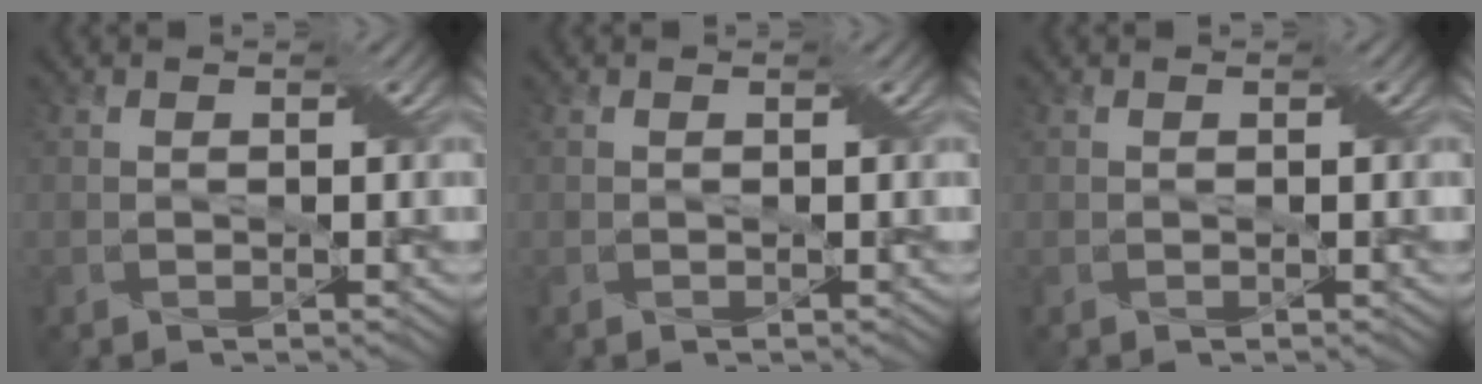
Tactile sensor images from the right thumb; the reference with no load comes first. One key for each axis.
{"total": 0.0}
{"total": 0.0}